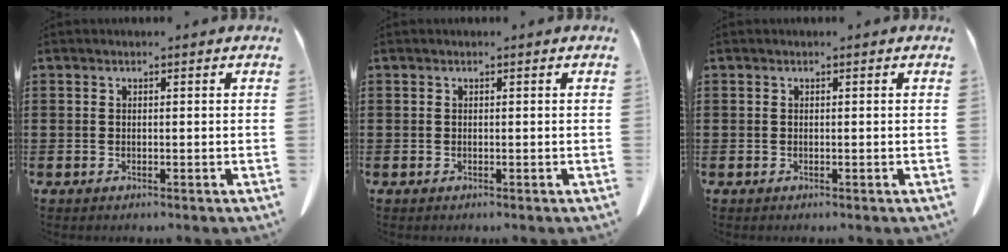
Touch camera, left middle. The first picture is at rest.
{"total": 0.0}
{"total": 0.0}